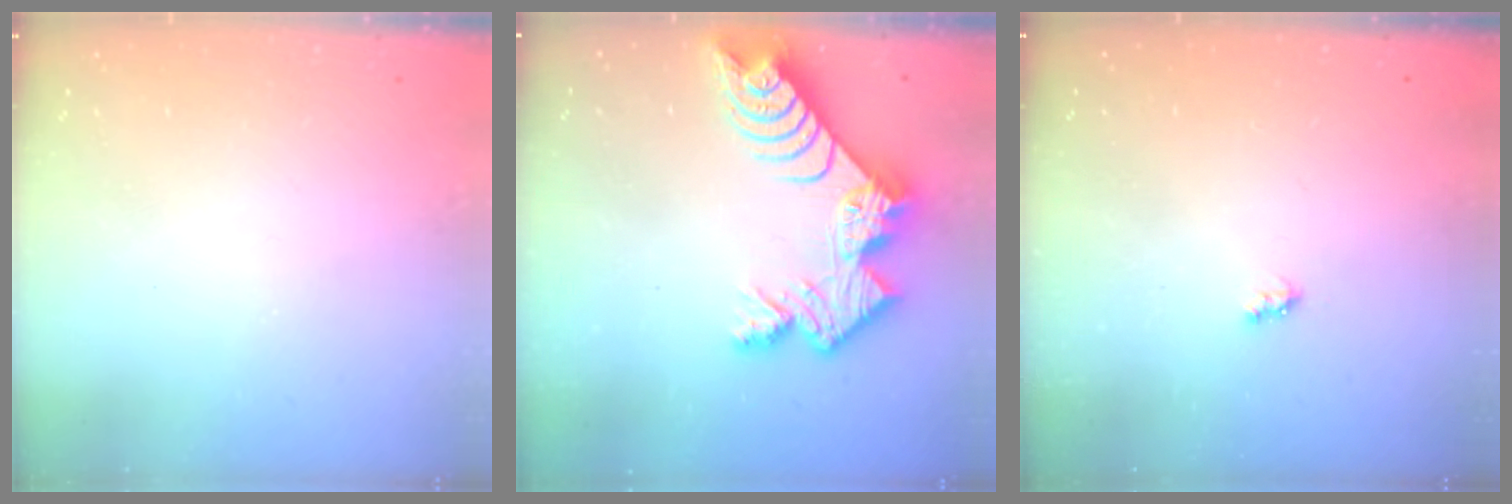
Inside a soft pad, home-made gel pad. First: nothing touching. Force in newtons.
{"total": 12.9, "press": 12.9, "slide": 1.0}
{"total": 2.6, "press": 2.6, "slide": 0.4}